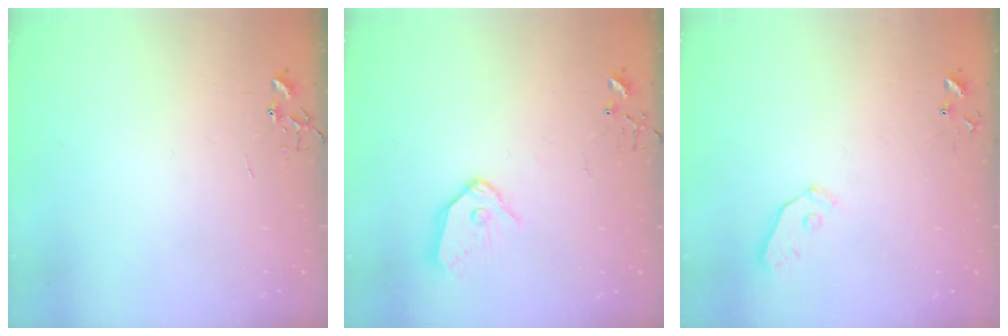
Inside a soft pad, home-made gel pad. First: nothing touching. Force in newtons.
{"total": 9.9, "press": 9.8, "slide": 1.2}
{"total": 3.7, "press": 3.6, "slide": 0.8}